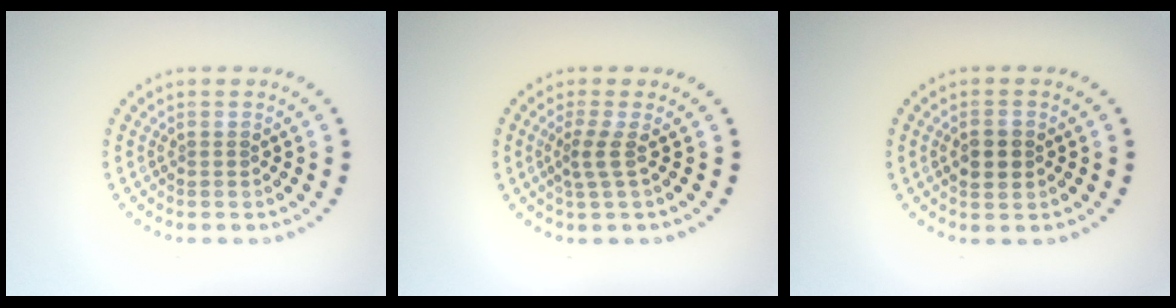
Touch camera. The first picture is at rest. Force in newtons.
{"total": 1.8, "press": 1.1, "slide": 1.4}
{"total": 2.4, "press": 2.4, "slide": 0.2}